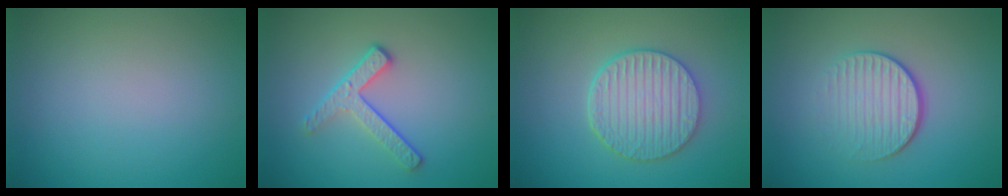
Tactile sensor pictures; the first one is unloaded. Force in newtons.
{"total": 3.1, "press": 2.5, "slide": 1.8}
{"total": 5.5, "press": 4.5, "slide": 3.1}
{"total": 3.9, "press": 2.7, "slide": 2.8}